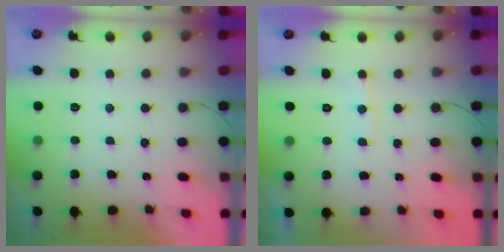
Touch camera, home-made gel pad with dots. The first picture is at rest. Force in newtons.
{"total": 4.9, "press": 4.8, "slide": 0.7}